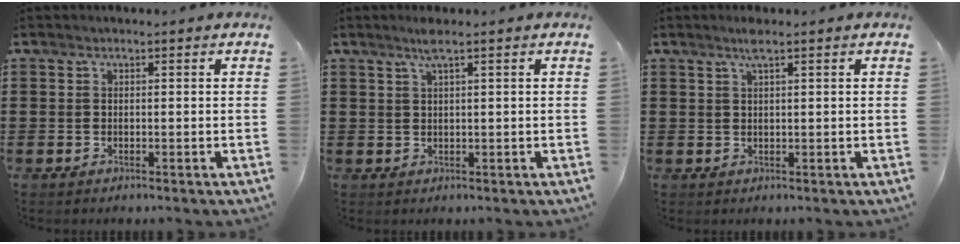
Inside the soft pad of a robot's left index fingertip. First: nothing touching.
{"total": 2.6, "force": [1.6, 0.0, 2.1], "torque": [-0.045, 0.003, 0.028]}
{"total": 2.3, "force": [1.4, 0.2, 1.8], "torque": [-0.039, 0.003, 0.025]}